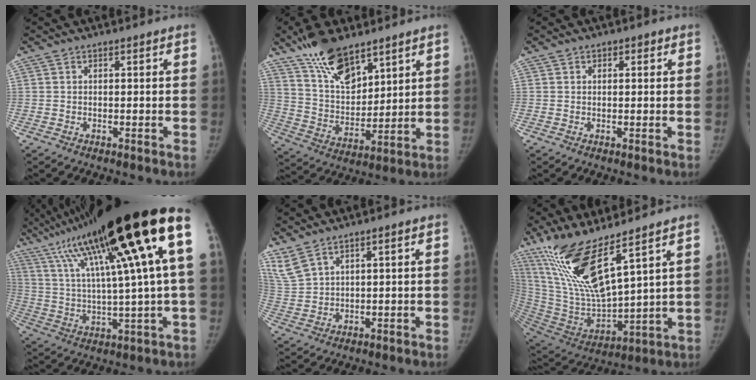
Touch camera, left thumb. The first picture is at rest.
{"total": 14.2, "force": [10.4, 6.2, 7.4], "torque": [-0.098, -0.062, 0.201]}
{"total": 1.3, "force": [0.6, 1.1, 0.3], "torque": [0.015, -0.001, 0.002]}
{"total": 29.8, "force": [13.0, 3.1, 26.6], "torque": [-0.419, 0.006, 0.220]}
{"total": 5.0, "force": [3.7, 1.7, 2.8], "torque": [-0.066, -0.009, 0.090]}
{"total": 18.2, "force": [11.8, 3.3, 13.5], "torque": [-0.262, -0.067, 0.242]}